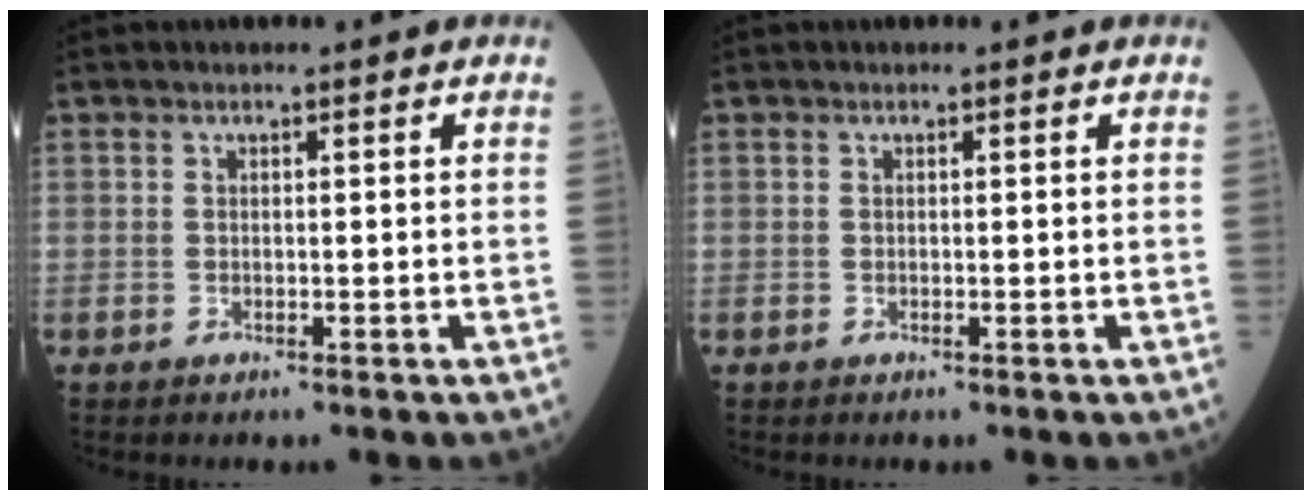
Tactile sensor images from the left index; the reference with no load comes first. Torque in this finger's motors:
{"motor_torque": [0.00, 0.00, 0.00, 0.00]}